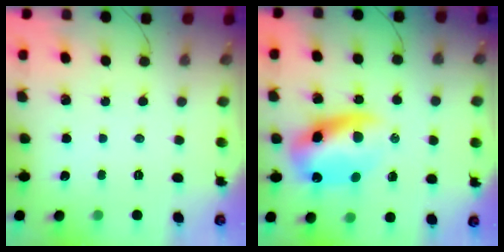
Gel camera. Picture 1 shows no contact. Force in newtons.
{"total": 12.5, "press": 12.1, "slide": 3.1}